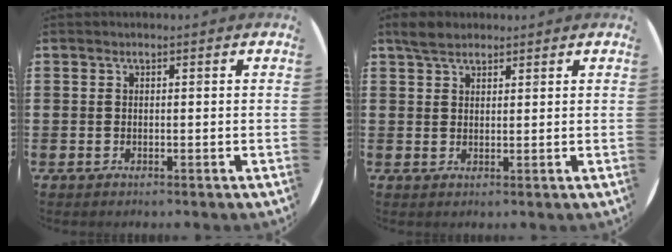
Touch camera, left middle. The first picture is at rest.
{"total": 2.8, "force": [2.4, 1.1, 1.1], "torque": [-0.019, 0.004, 0.043]}